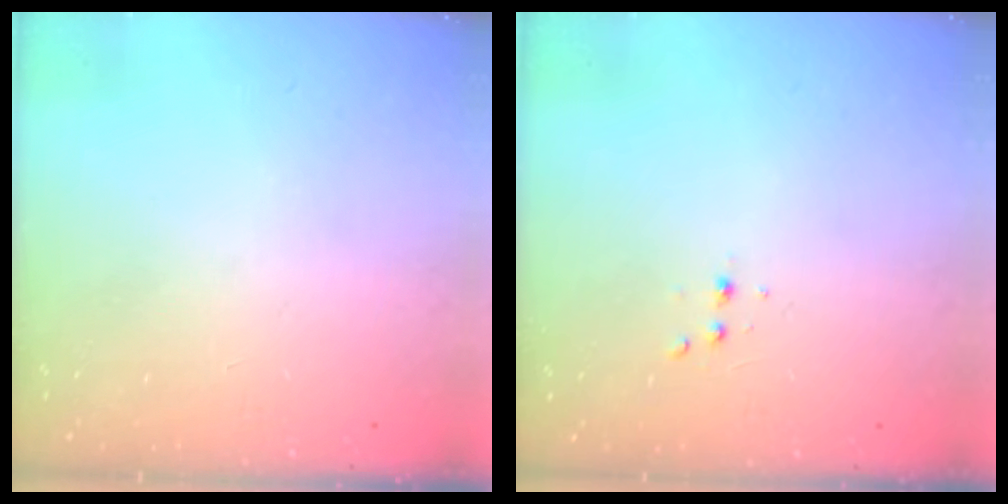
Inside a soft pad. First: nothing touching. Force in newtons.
{"total": 2.9, "press": 2.7, "slide": 1.0}